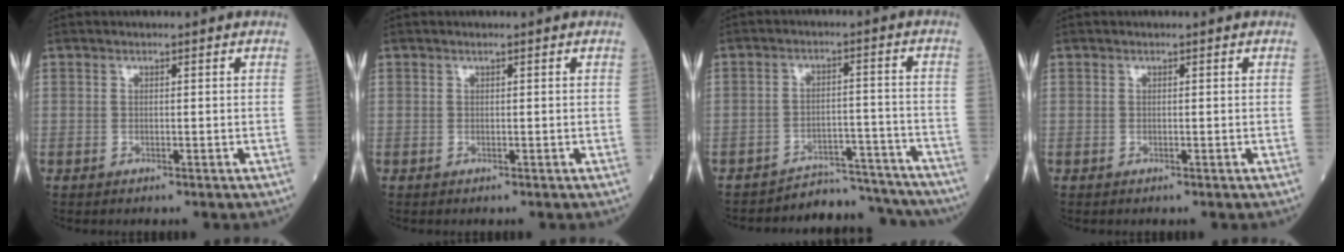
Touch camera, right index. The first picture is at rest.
{"total": 0.0}
{"total": 11.3, "force": [-10.9, 2.8, -0.5], "torque": [0.031, 0.044, -0.143]}
{"total": 0.0}